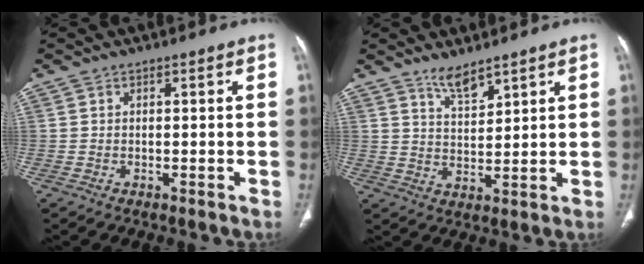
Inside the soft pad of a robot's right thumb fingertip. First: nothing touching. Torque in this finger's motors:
{"motor_torque": [0.52, 0.45, 0.22, -0.33, 0.00]}